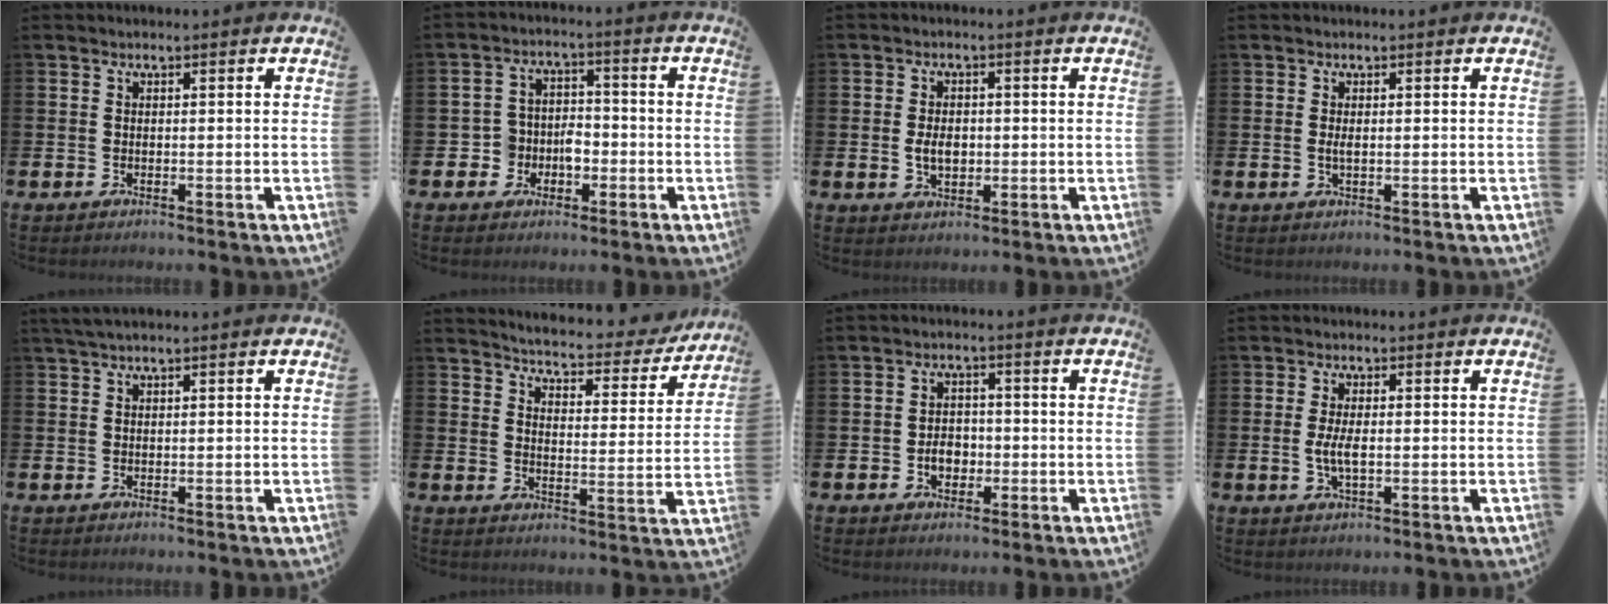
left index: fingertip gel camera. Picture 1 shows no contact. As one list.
[{"total": 4.2, "force": [-1.5, 3.8, 0.9], "torque": [-0.029, 0.006, -0.034]}, {"total": 3.4, "force": [0.0, 2.3, 2.5], "torque": [-0.031, 0.001, -0.006]}, {"total": 1.0, "force": [0.1, 0.3, 0.9], "torque": [-0.007, -0.002, -0.001]}, {"total": 1.5, "force": [1.1, 0.0, 0.9], "torque": [-0.023, 0.006, 0.021]}, {"total": 4.4, "force": [4.2, 0.7, 0.9], "torque": [-0.034, -0.038, 0.065]}, {"total": 3.2, "force": [-0.9, 2.4, 2.0], "torque": [-0.020, -0.004, -0.022]}, {"total": 3.4, "force": [-0.1, 1.4, 3.1], "torque": [-0.056, 0.003, -0.003]}]